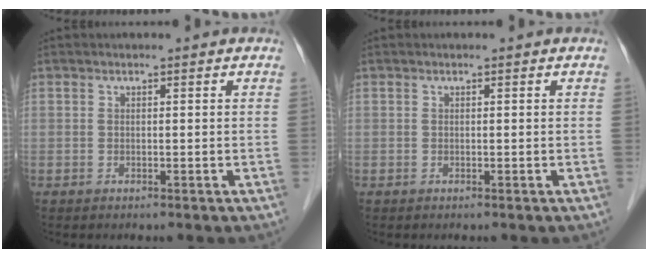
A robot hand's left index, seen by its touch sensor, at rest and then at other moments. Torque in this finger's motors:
{"motor_torque": [0.00, 0.00, 0.00, 0.00]}